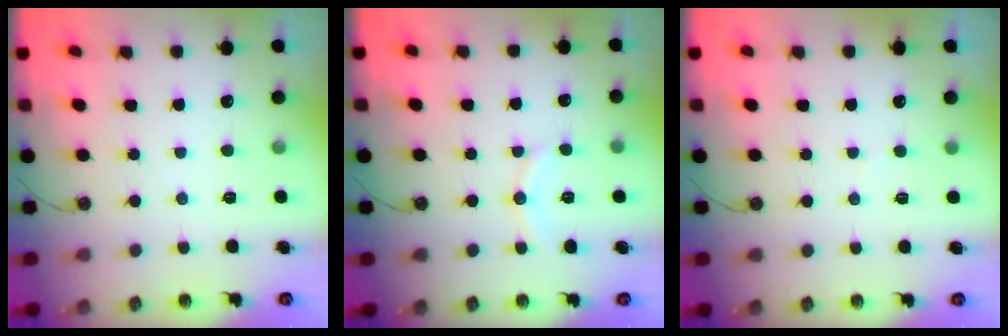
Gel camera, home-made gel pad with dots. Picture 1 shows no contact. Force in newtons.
{"total": 8.4, "press": 8.3, "slide": 0.8}
{"total": 2.9, "press": 2.9, "slide": 0.2}